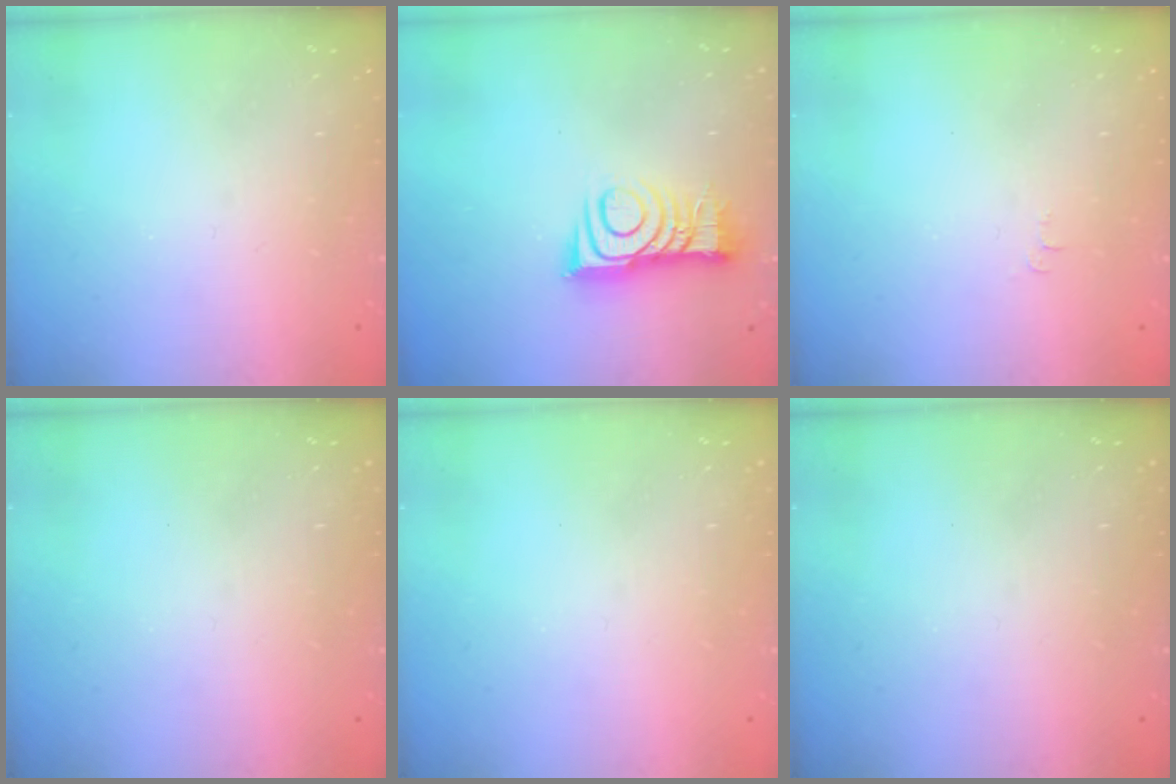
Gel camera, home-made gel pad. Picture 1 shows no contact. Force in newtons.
{"total": 10.3, "press": 10.3, "slide": 0.4}
{"total": 3.3, "press": 3.3, "slide": 0.5}
{"total": 0.0}
{"total": 0.0}
{"total": 0.0}